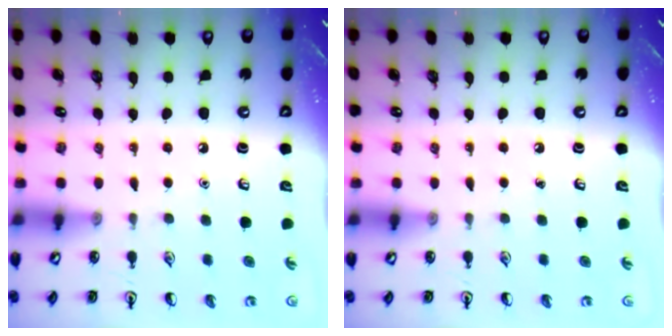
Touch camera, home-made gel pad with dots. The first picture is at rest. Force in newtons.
{"total": 0.0}